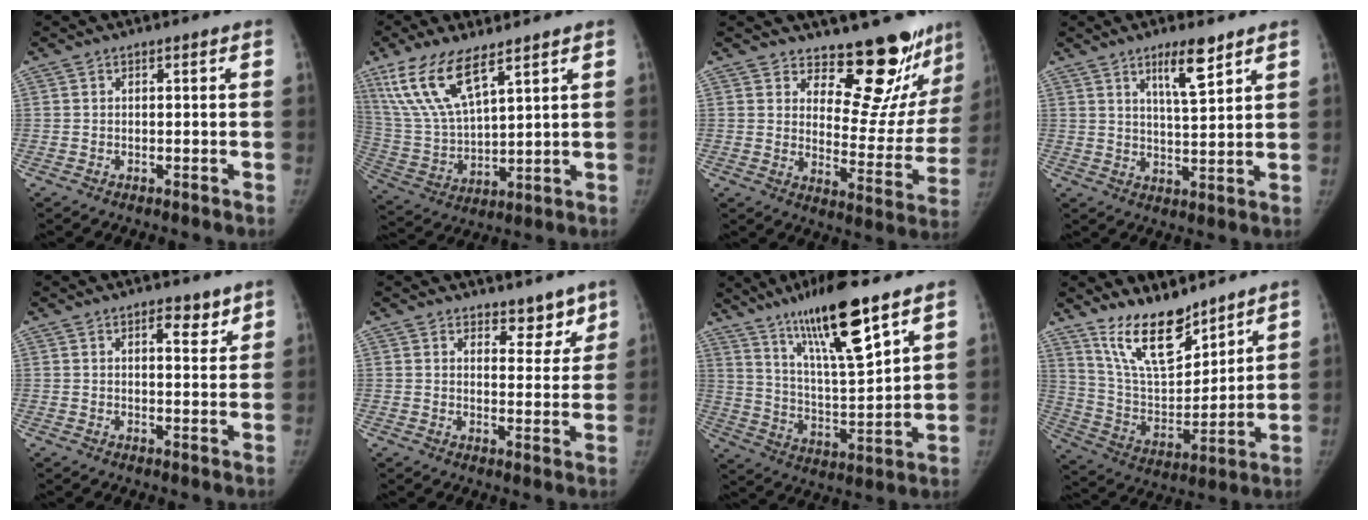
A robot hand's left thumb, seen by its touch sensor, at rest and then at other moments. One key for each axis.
{"total": 14.3, "fx": 8.8, "fy": 5.1, "fz": 10.0, "tx": -0.197, "ty": -0.031, "tz": 0.187}
{"total": 16.8, "fx": 14.5, "fy": 5.7, "fz": 6.1, "tx": -0.018, "ty": -0.145, "tz": 0.185}
{"total": 7.5, "fx": 4.8, "fy": 1.5, "fz": 5.5, "tx": -0.087, "ty": -0.033, "tz": 0.085}
{"total": 4.0, "fx": 2.6, "fy": 1.8, "fz": 2.5, "tx": -0.017, "ty": -0.016, "tz": 0.037}
{"total": 5.7, "fx": 4.5, "fy": 2.9, "fz": 1.8, "tx": 0.015, "ty": -0.031, "tz": 0.065}
{"total": 18.3, "fx": 11.8, "fy": 3.2, "fz": 13.6, "tx": -0.222, "ty": -0.060, "tz": 0.215}
{"total": 15.6, "fx": 11.8, "fy": 6.1, "fz": 8.2, "tx": -0.107, "ty": -0.078, "tz": 0.228}